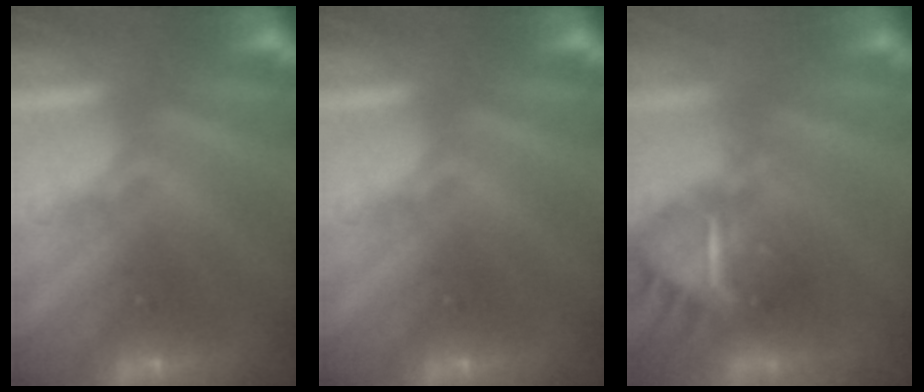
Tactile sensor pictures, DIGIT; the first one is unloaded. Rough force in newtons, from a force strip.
{"total": 0.0}
{"total": 6.4}